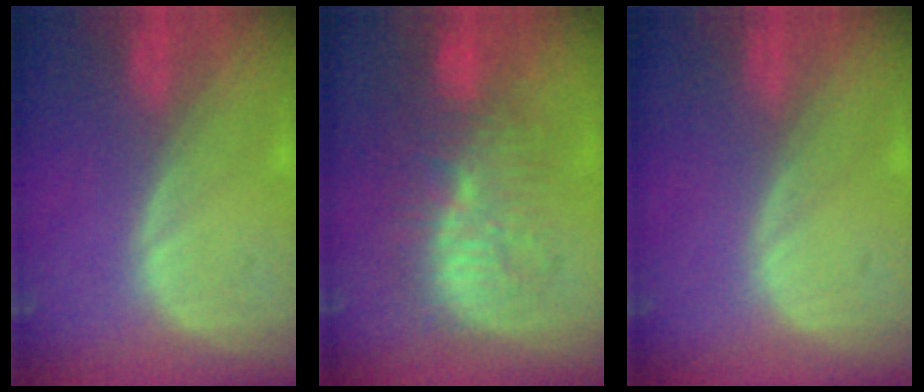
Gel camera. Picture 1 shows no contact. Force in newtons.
{"total": 9.2, "press": 9.0, "slide": 2.0}
{"total": 0.0}